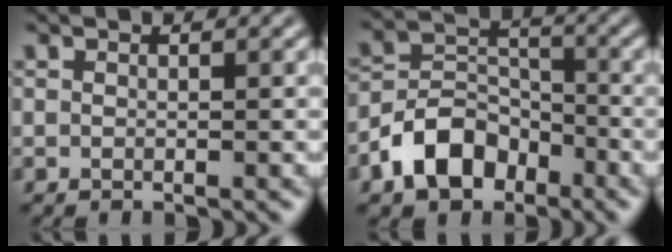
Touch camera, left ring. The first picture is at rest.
{"total": 5.9, "force": [-3.5, 4.0, 2.7], "torque": [-0.045, 0.002, -0.073]}